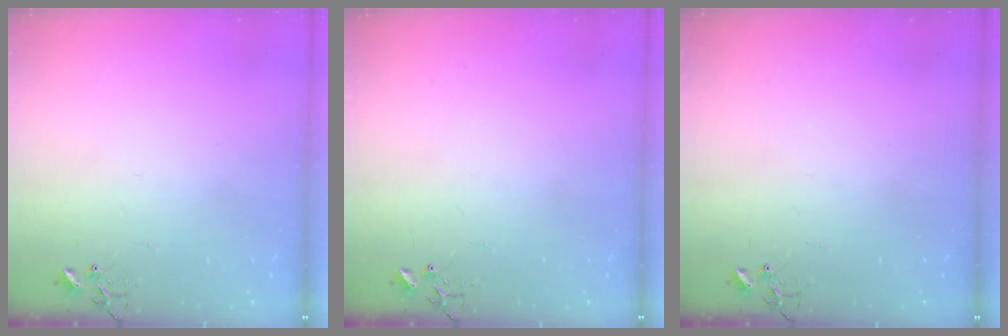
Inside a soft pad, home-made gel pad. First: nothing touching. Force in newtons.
{"total": 0.0}
{"total": 0.0}